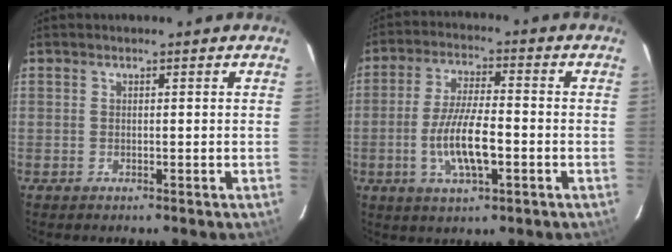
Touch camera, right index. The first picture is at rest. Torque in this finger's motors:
{"motor_torque": [0.95, -0.80, 0.58, 0.11]}